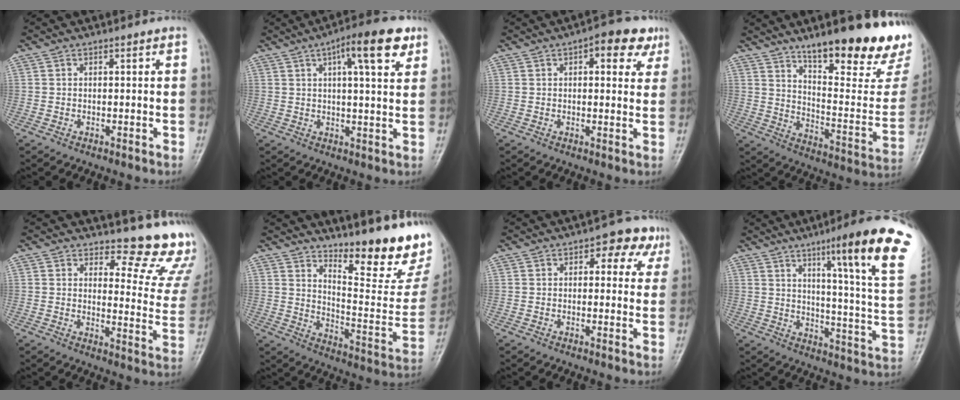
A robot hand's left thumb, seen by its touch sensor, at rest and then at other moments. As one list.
[{"total": 10.8, "force": [5.3, 2.9, 9.0], "torque": [-0.118, -0.008, 0.071]}, {"total": 7.8, "force": [3.8, 3.7, 5.8], "torque": [-0.043, -0.006, 0.039]}, {"total": 25.6, "force": [17.8, 6.5, 17.2], "torque": [-0.200, -0.103, 0.259]}, {"total": 14.4, "force": [13.0, 4.6, 4.1], "torque": [0.001, -0.137, 0.131]}, {"total": 19.6, "force": [16.0, 4.0, 10.6], "torque": [-0.117, -0.145, 0.222]}, {"total": 6.2, "force": [2.8, 3.8, 4.0], "torque": [-0.005, -0.003, 0.023]}, {"total": 21.7, "force": [11.8, 1.0, 18.2], "torque": [-0.231, -0.055, 0.158]}]